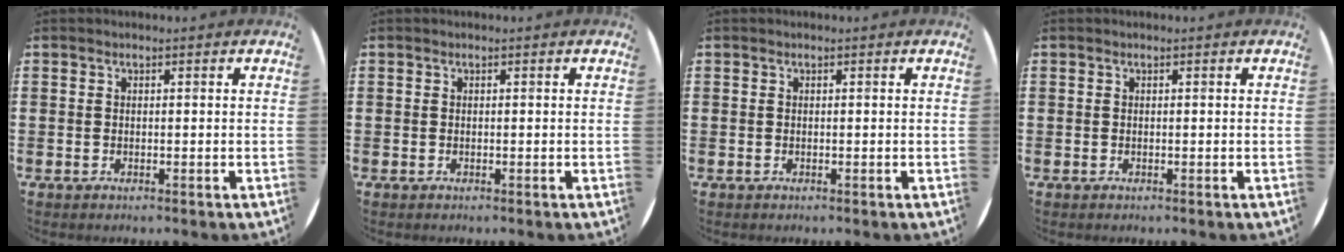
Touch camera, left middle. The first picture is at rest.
{"total": 0.0}
{"total": 0.0}
{"total": 0.0}